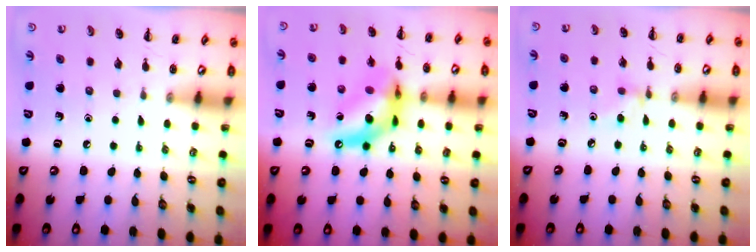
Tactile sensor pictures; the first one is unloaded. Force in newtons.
{"total": 12.8, "press": 12.3, "slide": 3.6}
{"total": 3.0, "press": 2.8, "slide": 0.9}